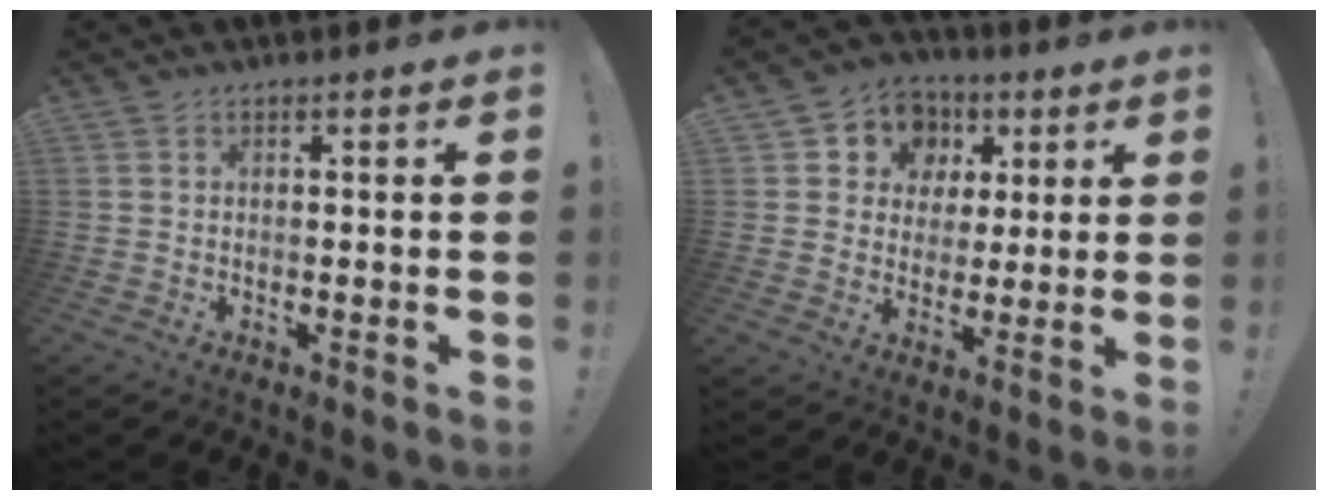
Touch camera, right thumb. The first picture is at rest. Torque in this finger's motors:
{"motor_torque": [1.15, 1.13, 0.02, 0.00, 0.00]}